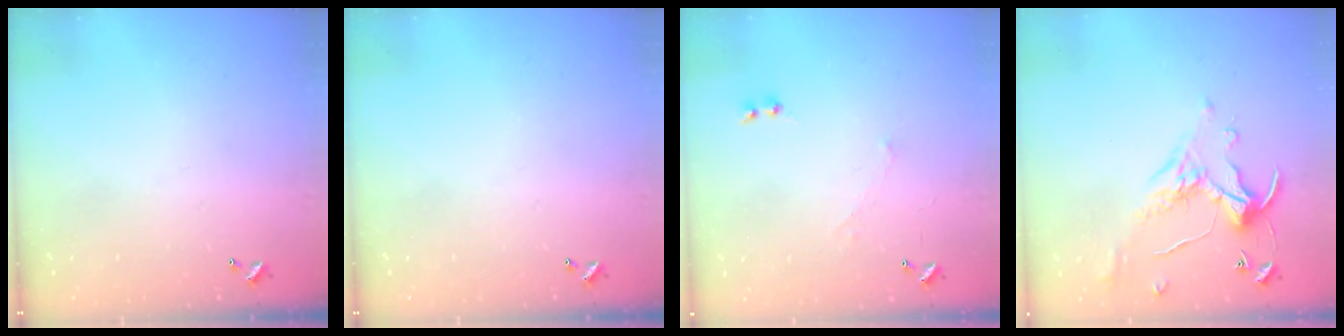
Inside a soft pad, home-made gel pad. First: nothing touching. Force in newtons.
{"total": 0.0}
{"total": 0.9, "press": 0.3, "slide": 0.8}
{"total": 1.1, "press": 0.6, "slide": 0.9}